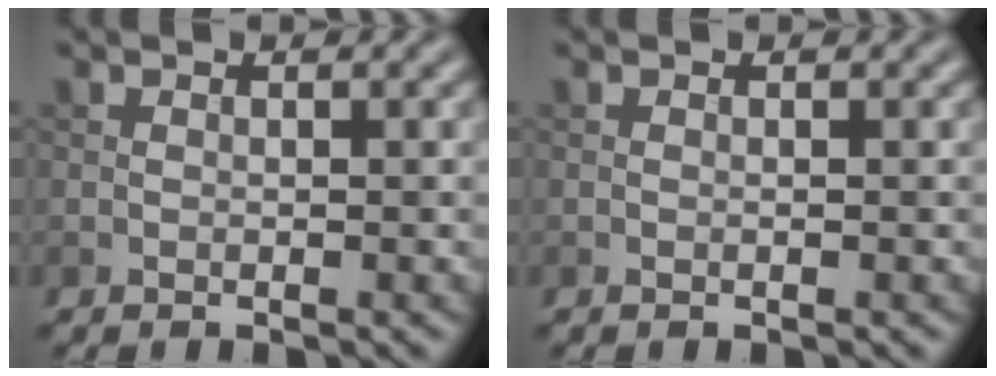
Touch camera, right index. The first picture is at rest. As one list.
[{"total": 0.0}]